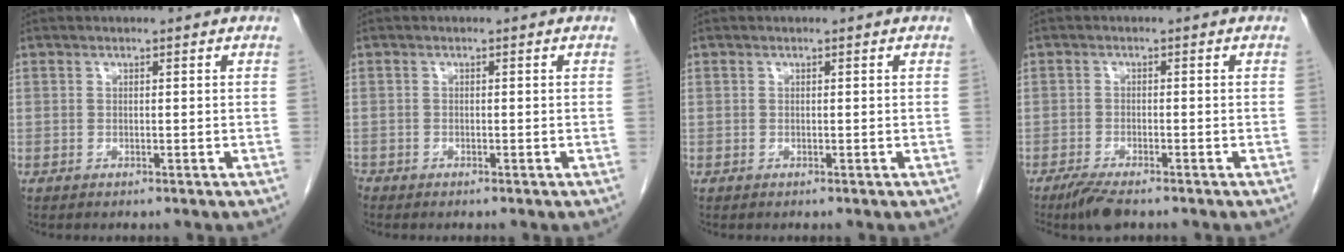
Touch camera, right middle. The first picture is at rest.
{"total": 0.9, "force": [-0.8, 0.3, 0.2], "torque": [-0.004, -0.001, -0.014]}
{"total": 0.0}
{"total": 4.5, "force": [-3.5, 0.8, 2.8], "torque": [-0.054, -0.010, -0.060]}